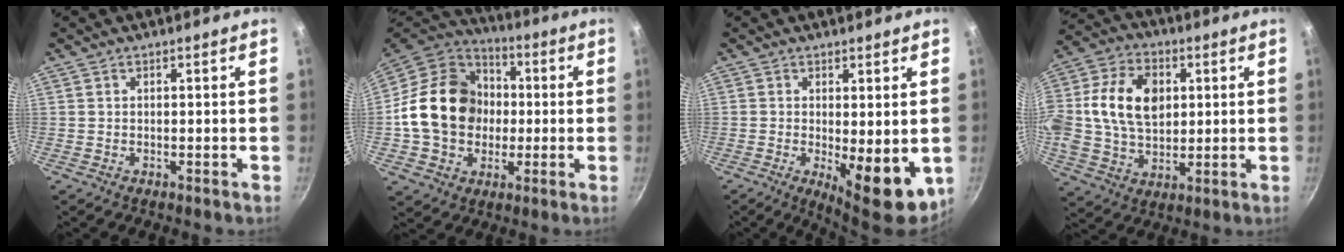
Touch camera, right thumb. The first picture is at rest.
{"total": 20.6, "force": [-0.3, 16.7, 12.1], "torque": [-0.182, 0.035, -0.008]}
{"total": 10.2, "force": [-1.6, 3.8, 9.4], "torque": [-0.110, -0.006, -0.008]}
{"total": 17.3, "force": [2.8, 12.0, 12.1], "torque": [-0.213, 0.013, 0.040]}